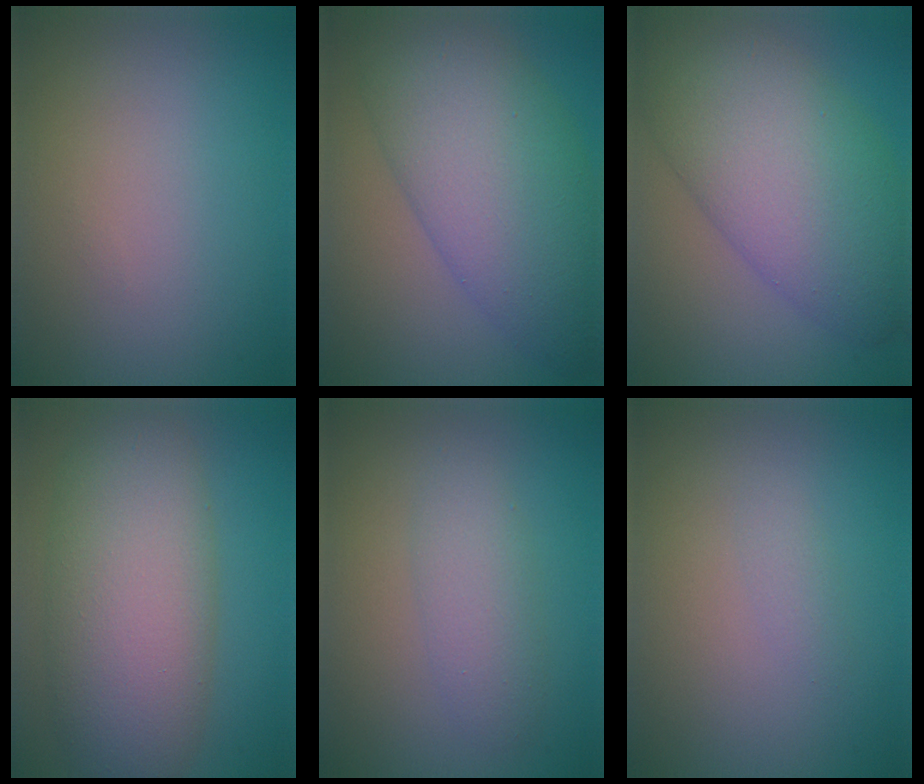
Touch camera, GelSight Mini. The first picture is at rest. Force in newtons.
{"total": 10.2, "press": 10.2, "slide": 0.2}
{"total": 11.1, "press": 11.1, "slide": 0.3}
{"total": 9.6, "press": 9.6, "slide": 0.7}
{"total": 2.7, "press": 2.7, "slide": 0.1}
{"total": 0.9, "press": 0.9, "slide": 0.0}